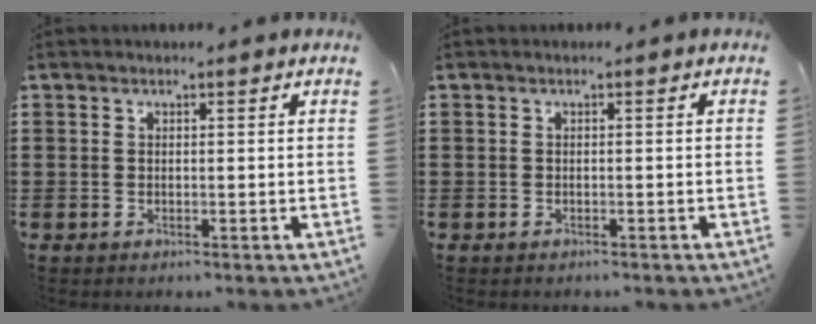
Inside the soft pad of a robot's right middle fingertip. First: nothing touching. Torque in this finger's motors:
{"motor_torque": [0.00, 0.00, 0.00, 0.01]}